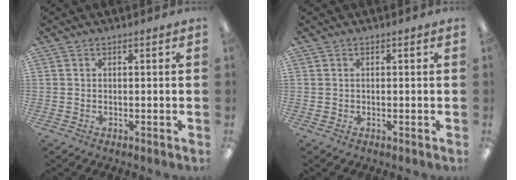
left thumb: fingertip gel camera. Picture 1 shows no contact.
{"total": 0.0}